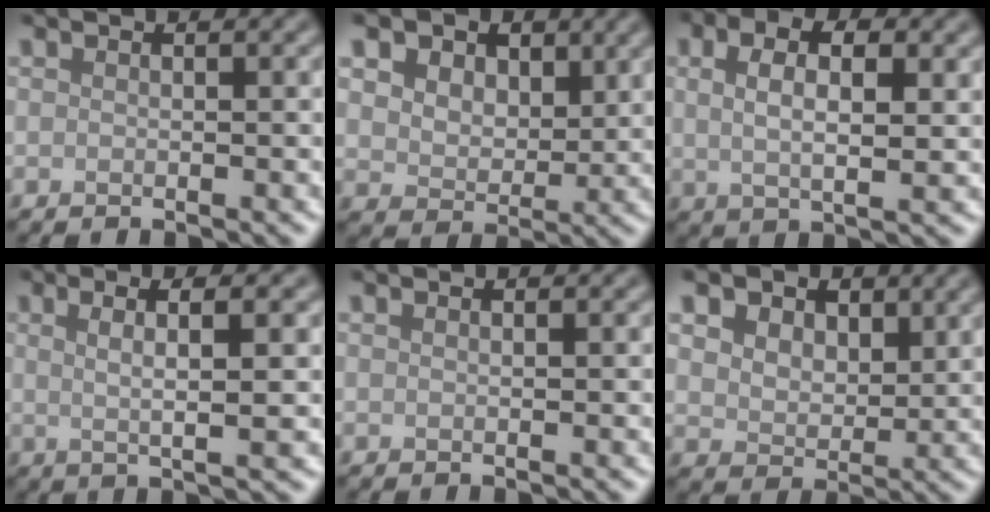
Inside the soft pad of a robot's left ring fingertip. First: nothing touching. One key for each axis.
{"total": 8.9, "fx": 4.9, "fy": 5.9, "fz": 4.5, "tx": -0.102, "ty": 0.008, "tz": 0.073}
{"total": 5.7, "fx": 1.9, "fy": 2.9, "fz": 4.6, "tx": -0.082, "ty": 0.002, "tz": 0.024}
{"total": 4.5, "fx": 1.1, "fy": 1.0, "fz": 4.3, "tx": -0.067, "ty": 0.002, "tz": 0.011}
{"total": 0.0}
{"total": 8.0, "fx": 4.5, "fy": 5.2, "fz": 4.1, "tx": -0.100, "ty": 0.008, "tz": 0.069}